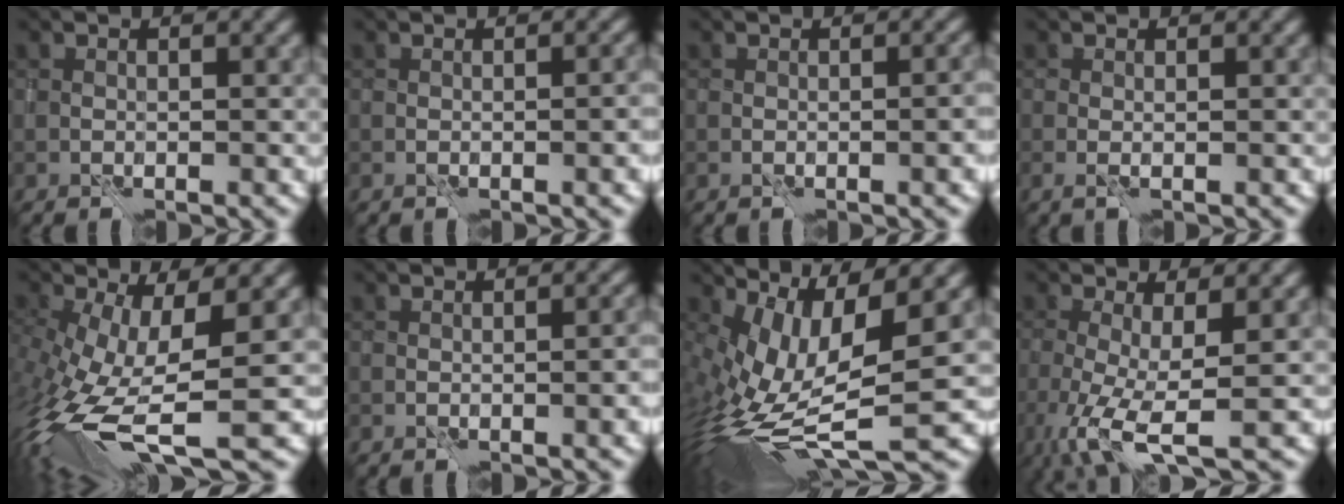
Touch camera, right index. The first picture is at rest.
{"total": 2.8, "force": [-0.6, 1.0, 2.5], "torque": [-0.009, 0.009, -0.002]}
{"total": 3.3, "force": [-0.7, 1.3, 3.0], "torque": [-0.010, 0.008, -0.003]}
{"total": 0.6, "force": [0.4, -0.2, 0.4], "torque": [-0.010, -0.001, 0.004]}
{"total": 11.2, "force": [-2.4, 4.3, 10.1], "torque": [-0.224, -0.032, -0.039]}
{"total": 3.1, "force": [-0.6, 1.1, 2.8], "torque": [-0.012, 0.008, -0.001]}
{"total": 11.3, "force": [0.1, 3.4, 10.8], "torque": [-0.227, -0.005, 0.013]}
{"total": 4.7, "force": [-1.1, 1.1, 4.4], "torque": [-0.107, -0.019, -0.027]}